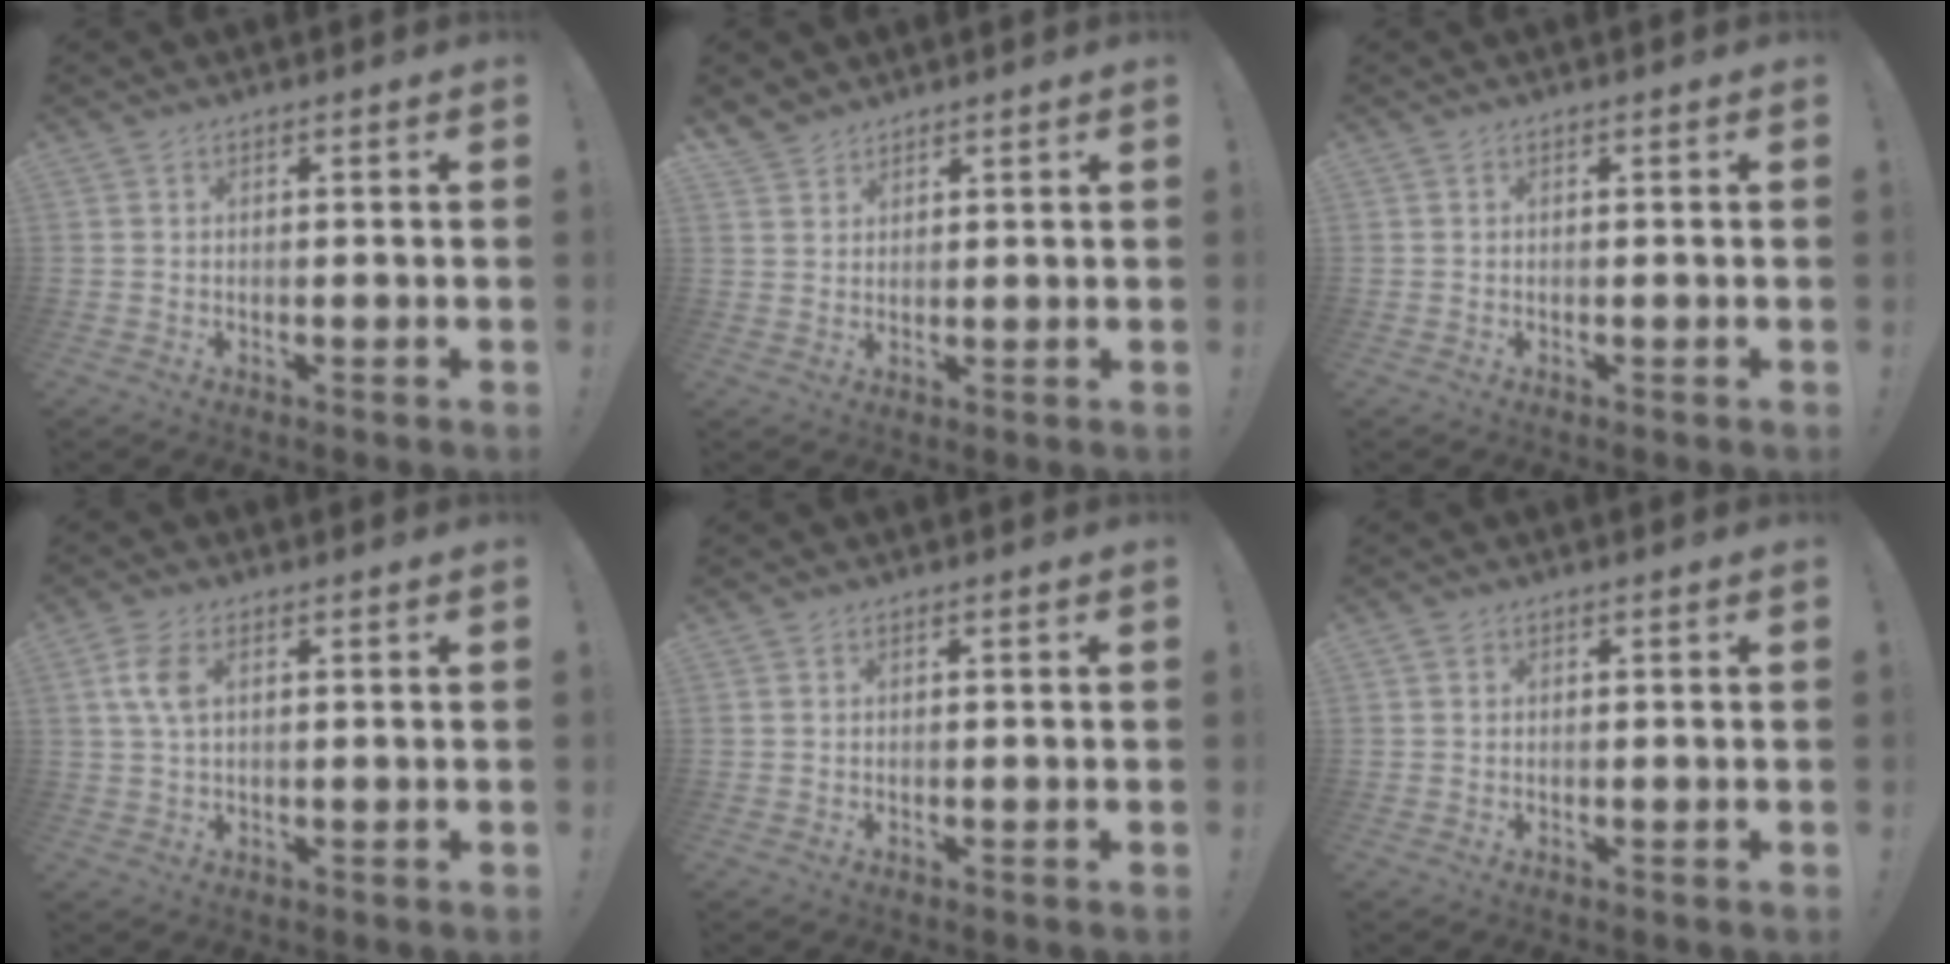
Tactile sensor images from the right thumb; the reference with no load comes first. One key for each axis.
{"total": 3.8, "fx": 3.3, "fy": 1.6, "fz": 0.4, "tx": -0.012, "ty": -0.021, "tz": 0.066}
{"total": 0.0}
{"total": 5.7, "fx": 1.5, "fy": 3.2, "fz": 4.5, "tx": -0.099, "ty": 0.001, "tz": 0.026}
{"total": 0.0}
{"total": 0.7, "fx": 0.3, "fy": 0.6, "fz": 0.0, "tx": -0.003, "ty": 0.003, "tz": 0.007}